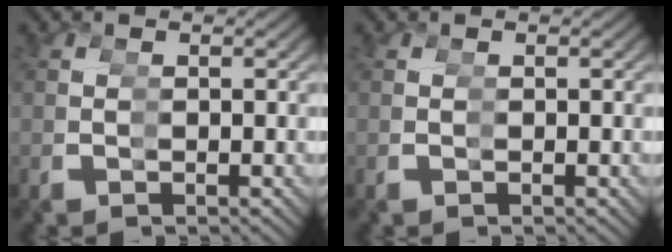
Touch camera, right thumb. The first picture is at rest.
{"total": 0.0}